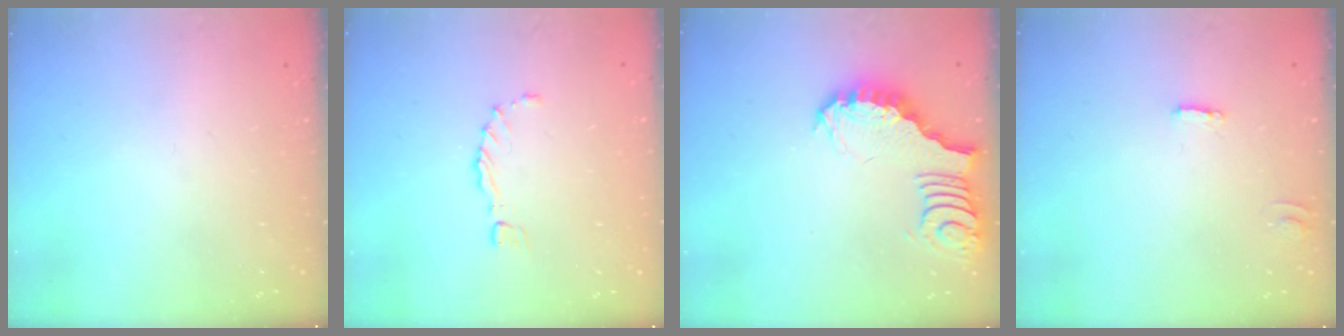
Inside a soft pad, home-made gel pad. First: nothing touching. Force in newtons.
{"total": 0.9, "press": 0.9, "slide": 0.4}
{"total": 3.8, "press": 3.7, "slide": 0.6}
{"total": 2.0, "press": 2.0, "slide": 0.1}